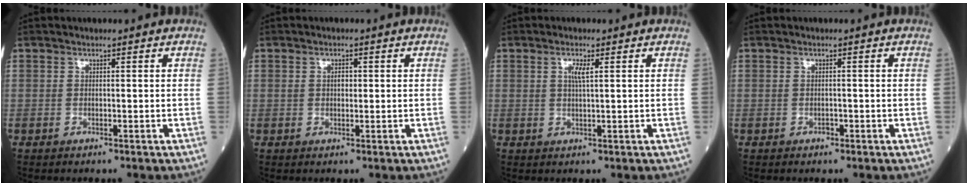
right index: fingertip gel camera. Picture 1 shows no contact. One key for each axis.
{"total": 1.5, "fx": 0.2, "fy": 0.9, "fz": 1.2, "tx": -0.019, "ty": 0.006, "tz": 0.003}
{"total": 2.1, "fx": 0.7, "fy": 0.2, "fz": 1.9, "tx": -0.040, "ty": -0.003, "tz": 0.012}
{"total": 0.6, "fx": -0.5, "fy": 0.3, "fz": 0.2, "tx": -0.001, "ty": 0.002, "tz": -0.008}